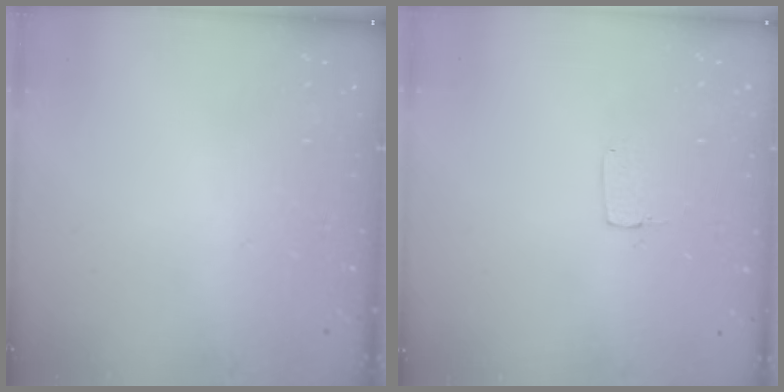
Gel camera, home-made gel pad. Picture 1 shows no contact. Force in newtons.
{"total": 3.4, "press": 3.4, "slide": 0.1}